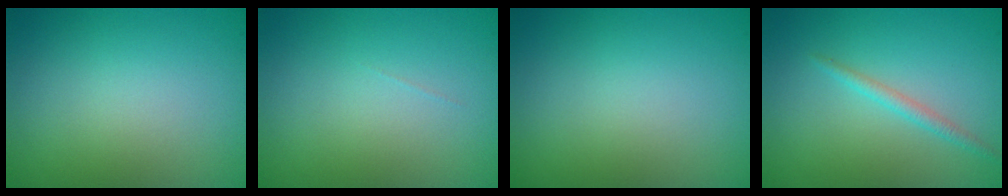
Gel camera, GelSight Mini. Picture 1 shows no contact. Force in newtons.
{"total": 0.0}
{"total": 0.0}
{"total": 1.3, "press": 1.3, "slide": 0.1}